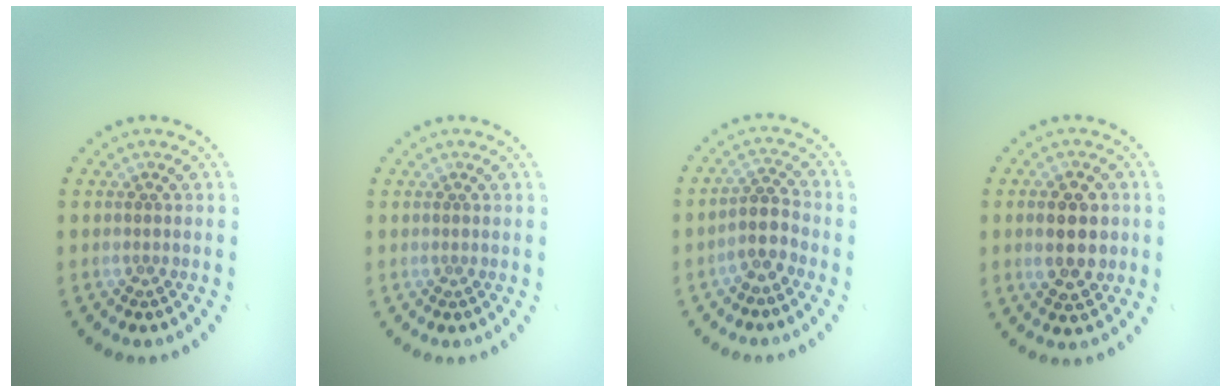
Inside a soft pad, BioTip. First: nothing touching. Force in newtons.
{"total": 0.0}
{"total": 2.5, "press": 2.1, "slide": 1.4}
{"total": 4.2, "press": 4.2, "slide": 0.2}